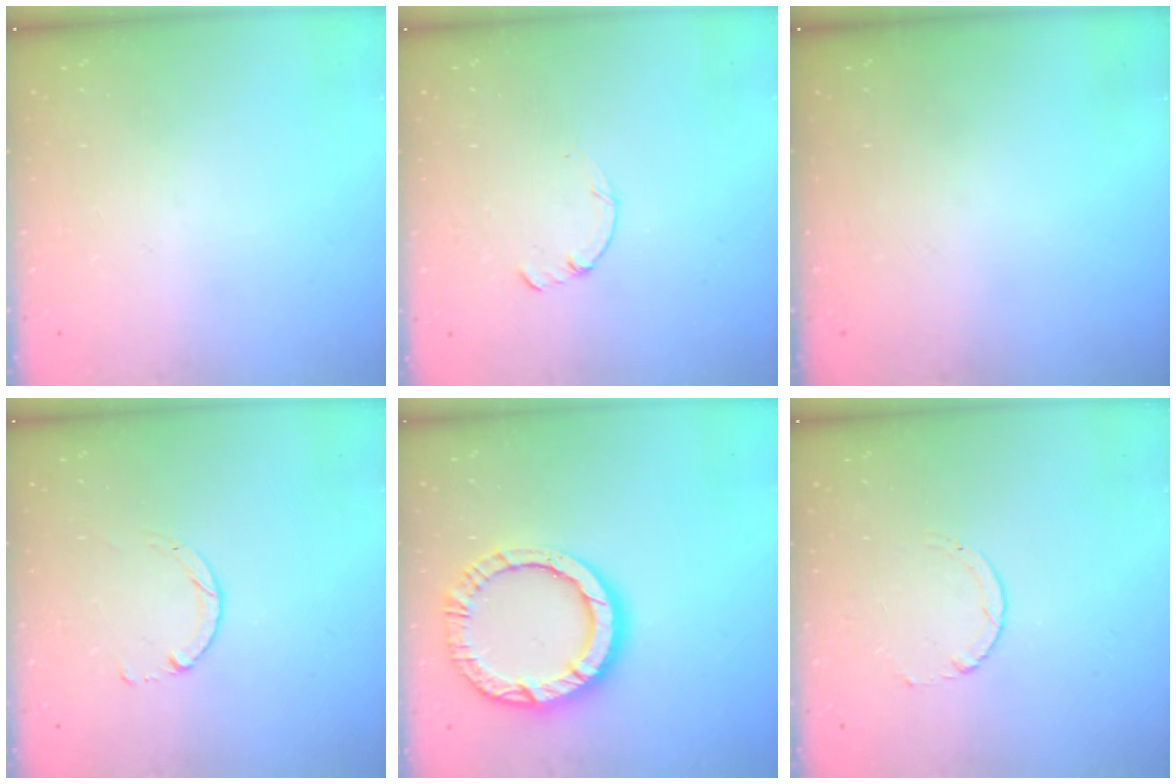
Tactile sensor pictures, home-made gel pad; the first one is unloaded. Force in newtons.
{"total": 0.0}
{"total": 0.0}
{"total": 1.4, "press": 1.4, "slide": 0.2}
{"total": 12.7, "press": 12.6, "slide": 1.2}
{"total": 1.7, "press": 1.7, "slide": 0.2}